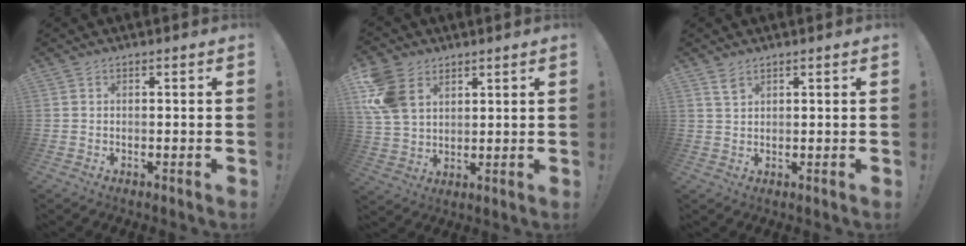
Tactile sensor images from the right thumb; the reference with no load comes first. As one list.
[{"total": 12.9, "force": [6.0, 9.1, 6.8], "torque": [-0.141, -0.019, 0.120]}, {"total": 2.9, "force": [2.0, 1.4, 1.5], "torque": [-0.018, -0.011, 0.035]}]